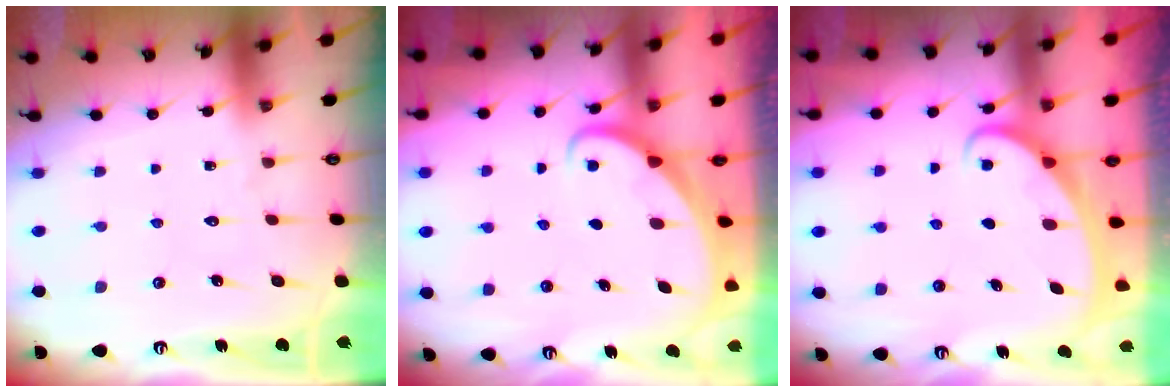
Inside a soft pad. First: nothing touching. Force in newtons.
{"total": 2.0, "press": 2.0, "slide": 0.2}
{"total": 2.2, "press": 2.2, "slide": 0.4}